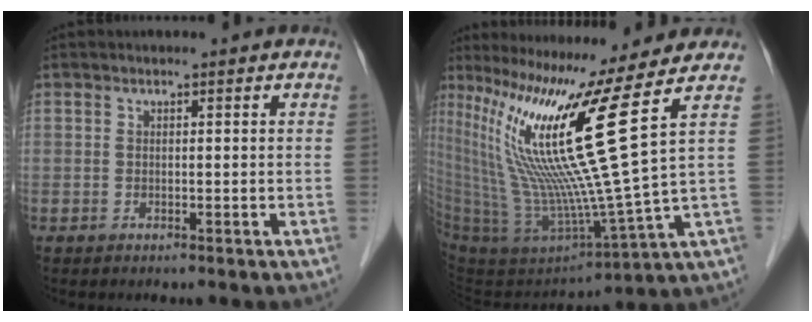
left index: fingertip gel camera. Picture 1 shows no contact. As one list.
[{"total": 20.5, "force": [9.6, -3.0, 17.8], "torque": [-0.322, -0.034, 0.165]}]